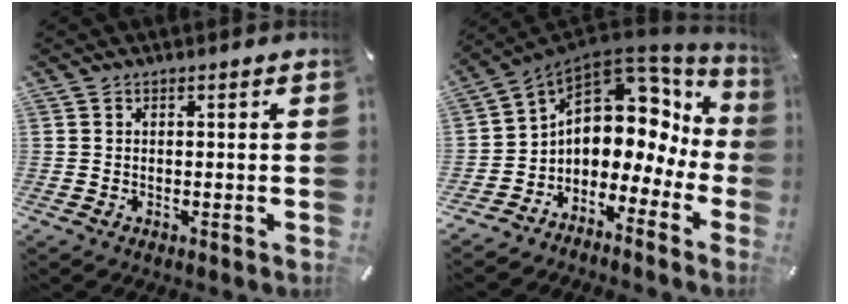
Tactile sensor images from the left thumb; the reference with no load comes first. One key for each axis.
{"total": 10.8, "fx": 3.6, "fy": 8.5, "fz": 5.6, "tx": -0.080, "ty": -0.049, "tz": 0.057}